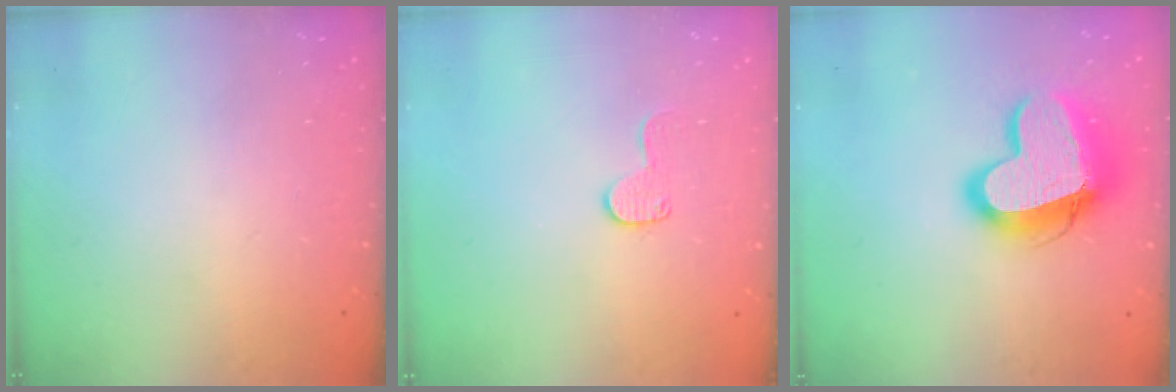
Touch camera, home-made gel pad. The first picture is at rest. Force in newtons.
{"total": 8.4, "press": 8.4, "slide": 0.5}
{"total": 16.8, "press": 16.7, "slide": 1.8}